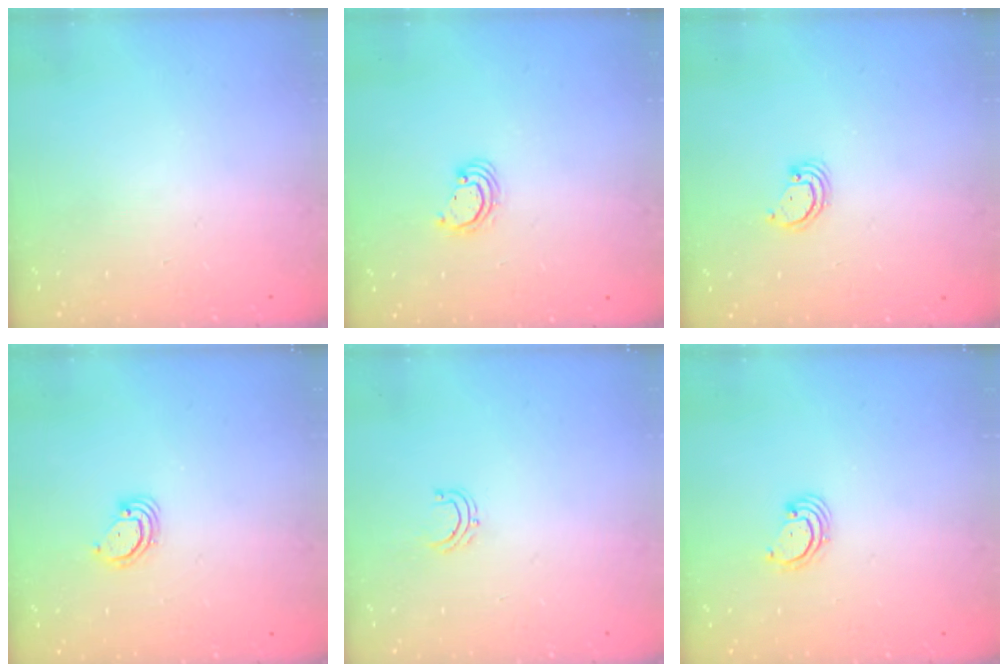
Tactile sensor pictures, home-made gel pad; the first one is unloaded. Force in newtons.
{"total": 3.1, "press": 3.1, "slide": 0.1}
{"total": 2.5, "press": 2.5, "slide": 0.2}
{"total": 2.9, "press": 2.9, "slide": 0.2}
{"total": 3.9, "press": 3.9, "slide": 0.3}
{"total": 2.7, "press": 2.7, "slide": 0.3}